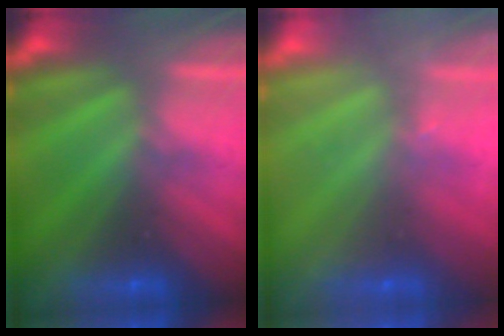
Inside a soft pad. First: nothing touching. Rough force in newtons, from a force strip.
{"total": 2.2}